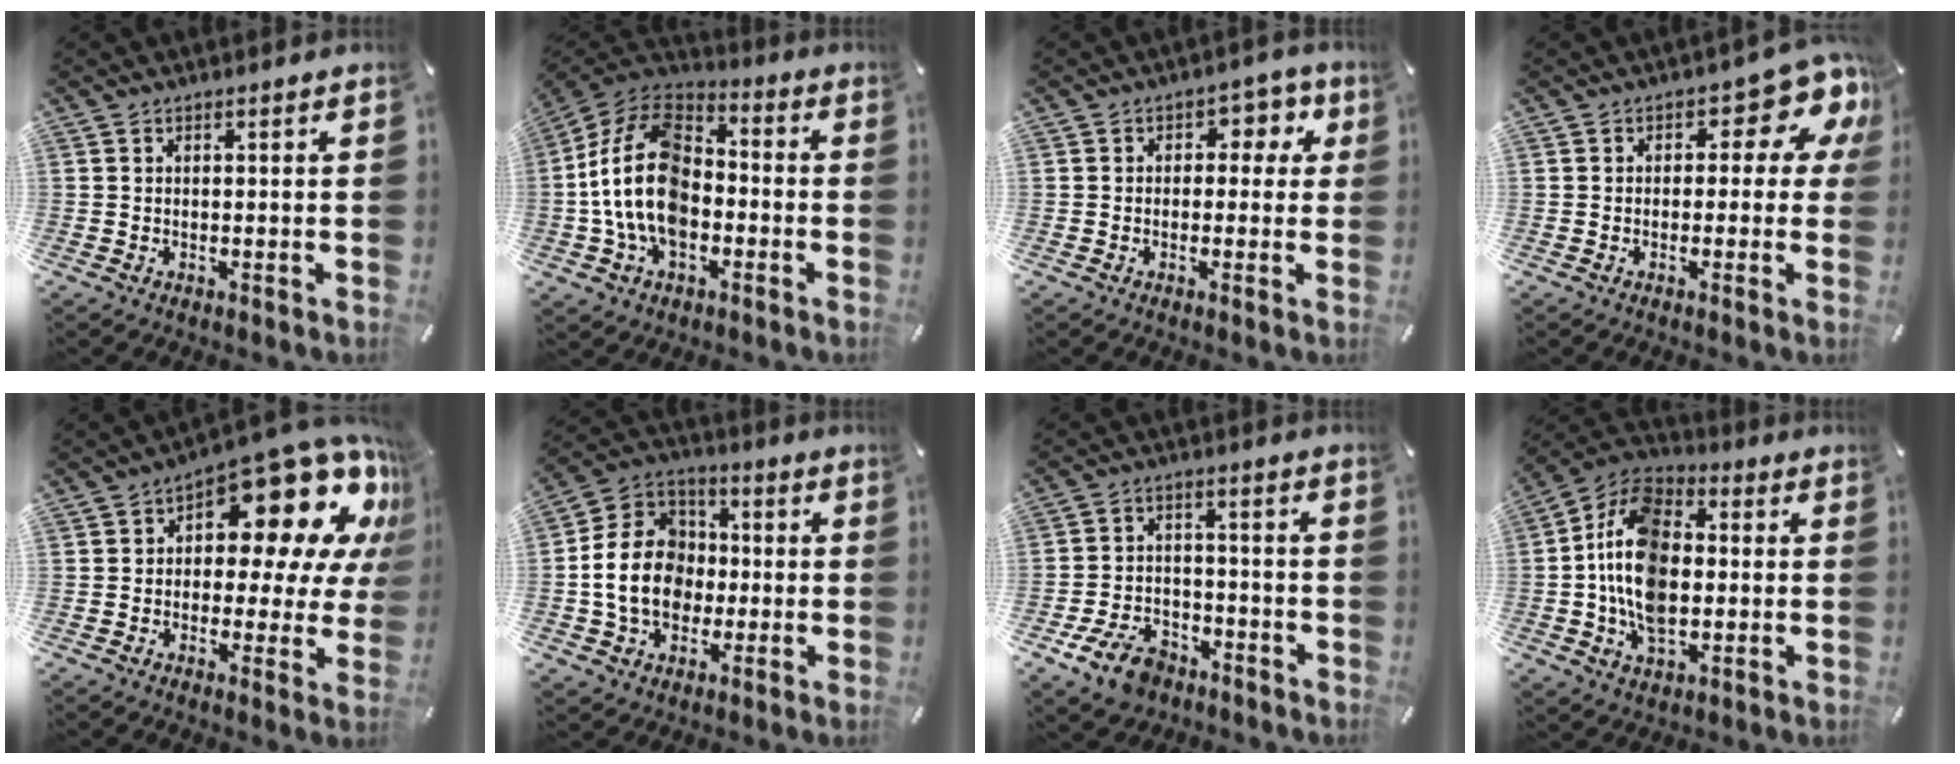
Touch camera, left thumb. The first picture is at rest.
{"total": 18.2, "force": [-3.7, 12.4, 12.9], "torque": [-0.278, 0.034, -0.069]}
{"total": 5.1, "force": [0.5, 4.0, 3.1], "torque": [-0.027, 0.000, -0.002]}
{"total": 9.6, "force": [3.5, 4.8, 7.6], "torque": [-0.089, -0.028, 0.056]}
{"total": 18.4, "force": [9.9, 9.1, 12.5], "torque": [-0.158, -0.085, 0.161]}
{"total": 15.3, "force": [-2.4, 12.8, 8.0], "torque": [-0.184, 0.027, -0.045]}
{"total": 9.9, "force": [-6.4, 6.1, 4.5], "torque": [-0.086, 0.044, -0.113]}
{"total": 17.1, "force": [-1.4, 11.5, 12.6], "torque": [-0.278, 0.008, -0.029]}